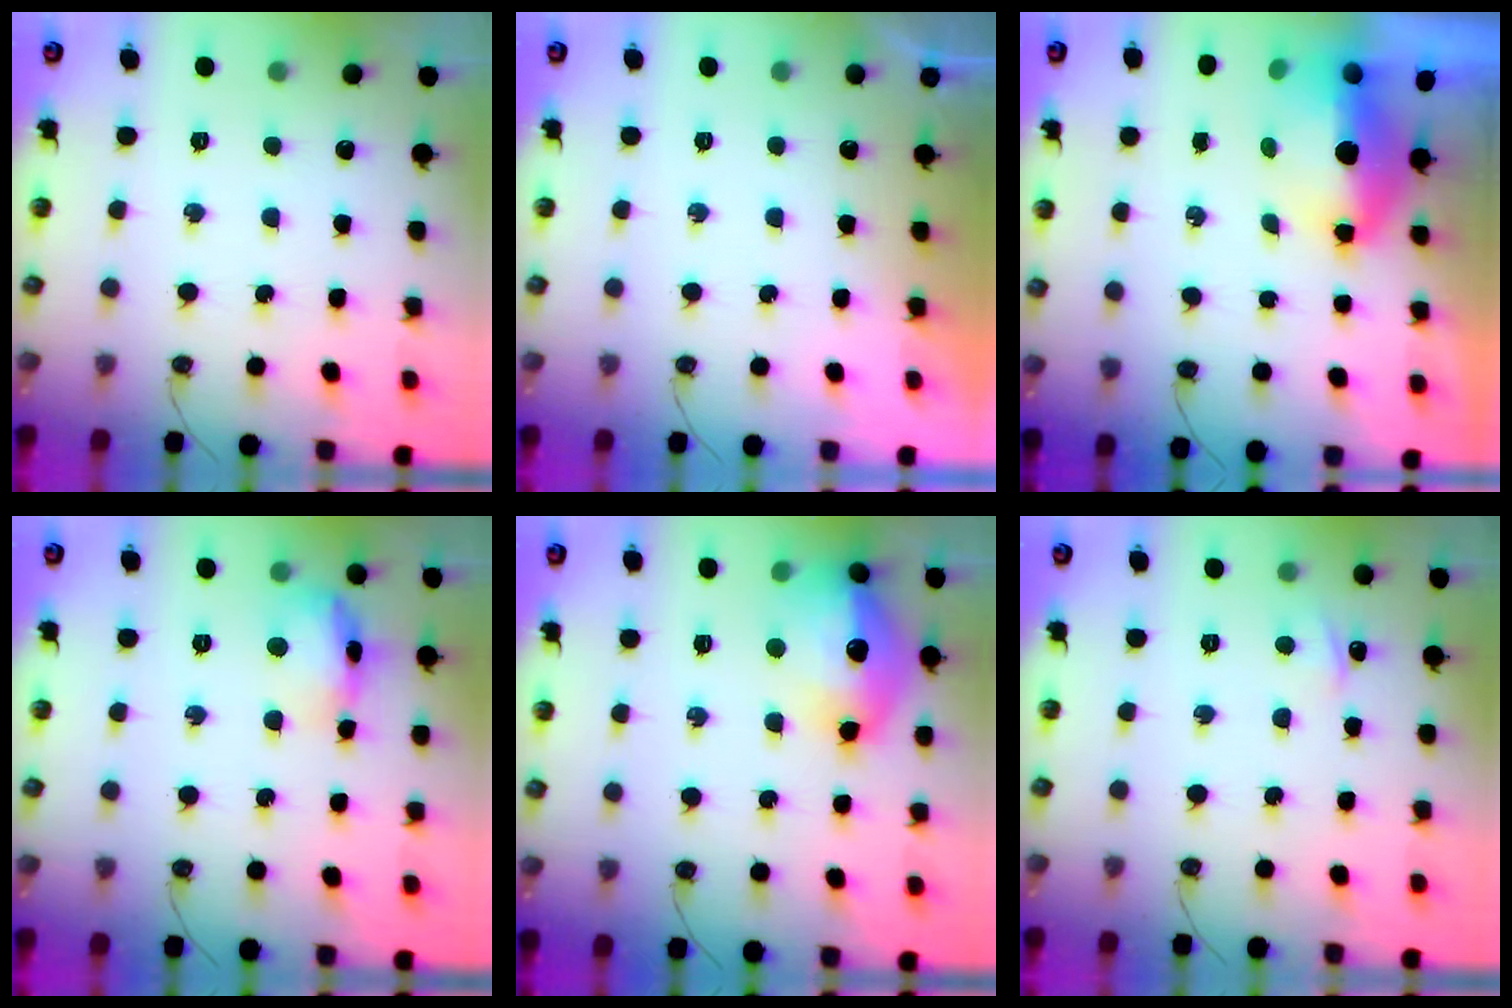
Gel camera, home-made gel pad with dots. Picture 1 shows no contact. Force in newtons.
{"total": 0.0}
{"total": 7.4, "press": 7.4, "slide": 0.9}
{"total": 13.2, "press": 13.1, "slide": 1.1}
{"total": 18.2, "press": 18.2, "slide": 1.4}
{"total": 1.6, "press": 1.5, "slide": 0.2}